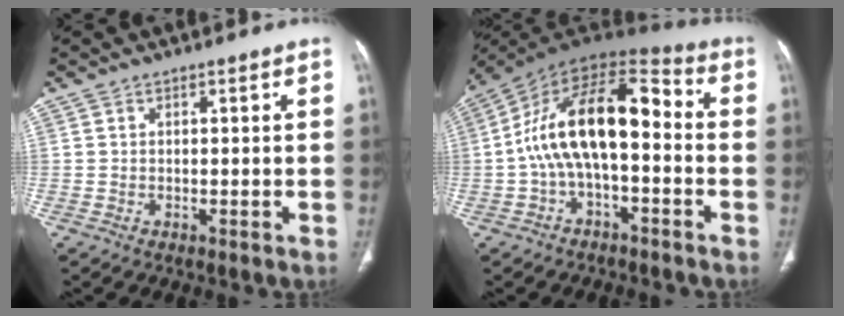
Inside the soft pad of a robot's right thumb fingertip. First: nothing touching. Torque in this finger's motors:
{"motor_torque": [2.24, 2.77, 1.65, -1.12, 0.44]}